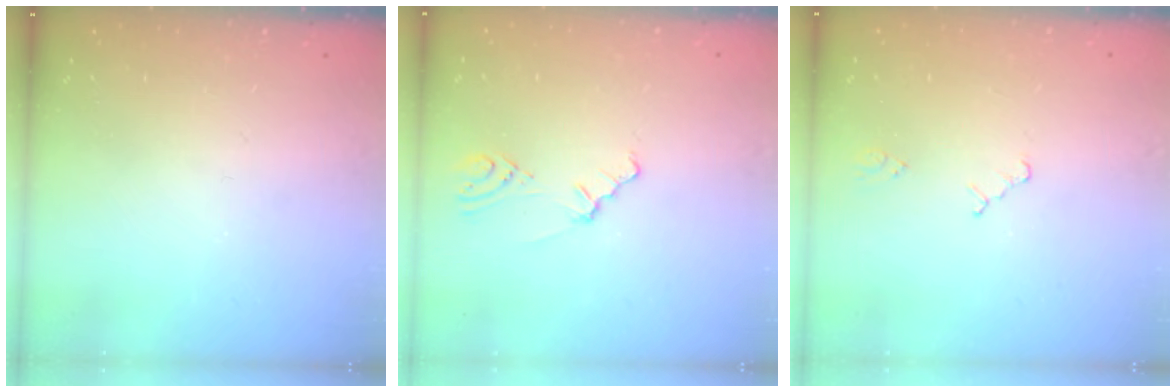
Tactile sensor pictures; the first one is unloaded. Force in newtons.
{"total": 2.1, "press": 2.0, "slide": 0.7}
{"total": 1.5, "press": 1.5, "slide": 0.3}